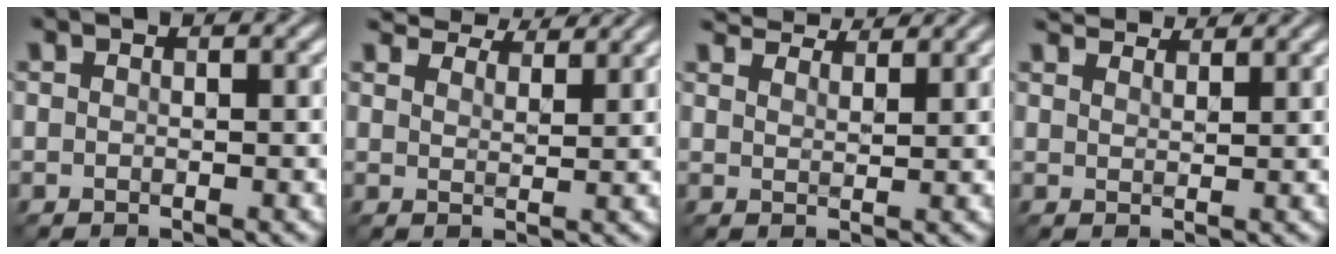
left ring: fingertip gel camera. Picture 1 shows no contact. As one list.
[{"total": 6.5, "force": [6.1, 1.1, 1.9], "torque": [-0.044, -0.003, 0.093]}, {"total": 5.7, "force": [5.3, 1.0, 1.8], "torque": [-0.033, 0.005, 0.074]}, {"total": 4.8, "force": [4.4, 0.9, 1.6], "torque": [-0.025, 0.004, 0.060]}]